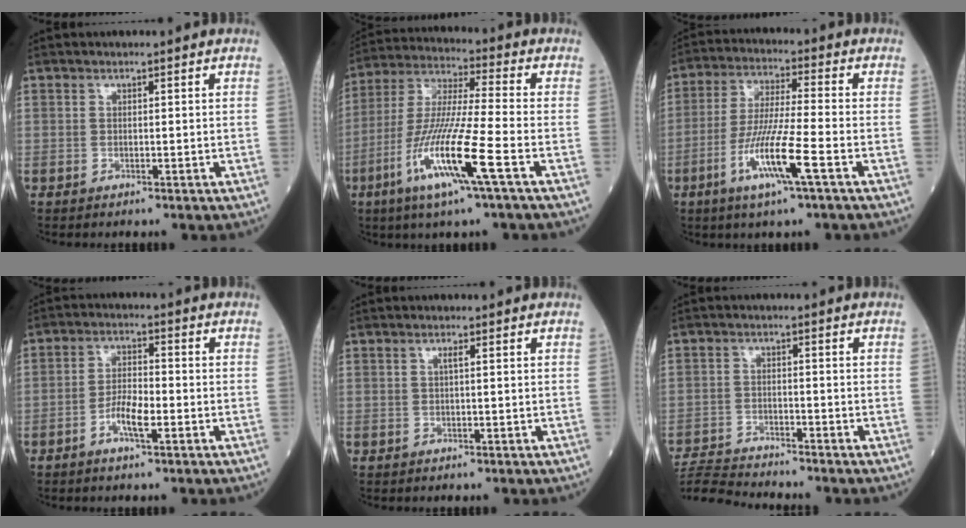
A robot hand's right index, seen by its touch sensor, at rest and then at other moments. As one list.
[{"total": 15.0, "force": [-6.1, -0.7, 13.7], "torque": [-0.286, -0.021, -0.120]}, {"total": 10.8, "force": [-4.4, -0.6, 9.8], "torque": [-0.197, -0.015, -0.086]}, {"total": 5.0, "force": [-2.2, 0.8, 4.5], "torque": [-0.090, 0.002, -0.043]}, {"total": 0.7, "force": [0.2, -0.1, 0.7], "torque": [-0.017, 0.000, 0.003]}, {"total": 7.1, "force": [-7.0, -0.6, 0.3], "torque": [-0.009, -0.009, -0.132]}]